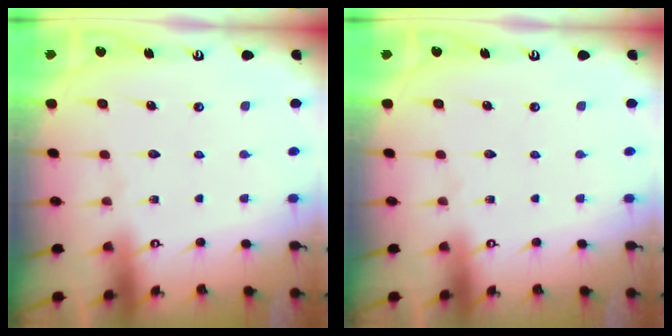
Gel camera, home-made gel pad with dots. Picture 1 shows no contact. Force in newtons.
{"total": 0.0}